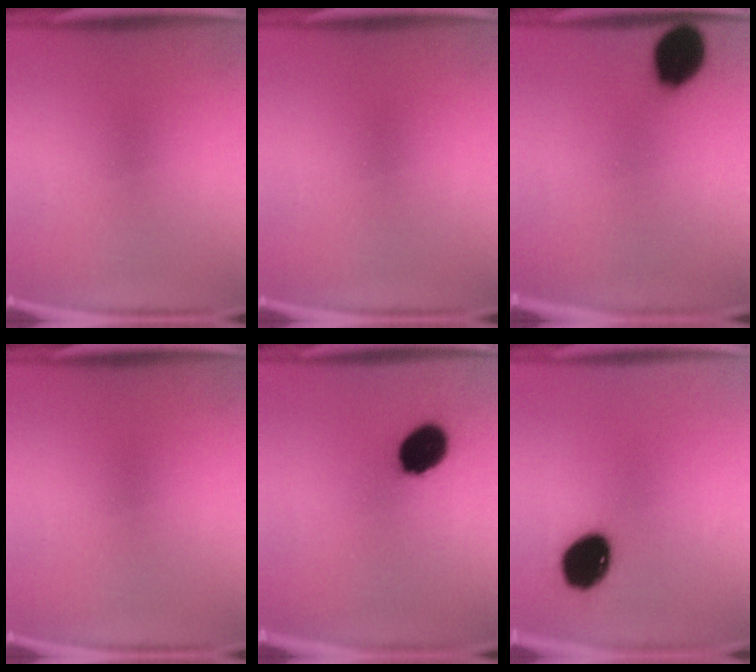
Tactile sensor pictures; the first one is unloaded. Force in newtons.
{"total": 0.0}
{"total": 11.9}
{"total": 0.0}
{"total": 10.8}
{"total": 12.9}